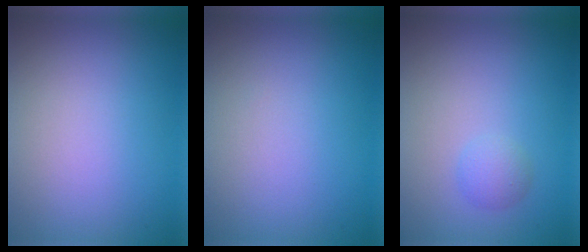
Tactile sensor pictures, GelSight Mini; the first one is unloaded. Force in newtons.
{"total": 0.0}
{"total": 1.3, "press": 1.3, "slide": 0.0}